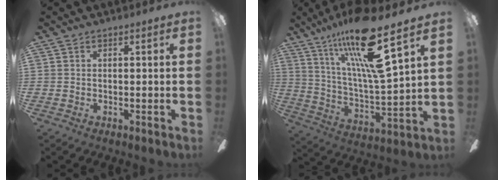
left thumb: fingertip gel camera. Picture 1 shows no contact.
{"total": 21.0, "force": [14.1, 3.3, 15.1], "torque": [-0.283, -0.077, 0.223]}